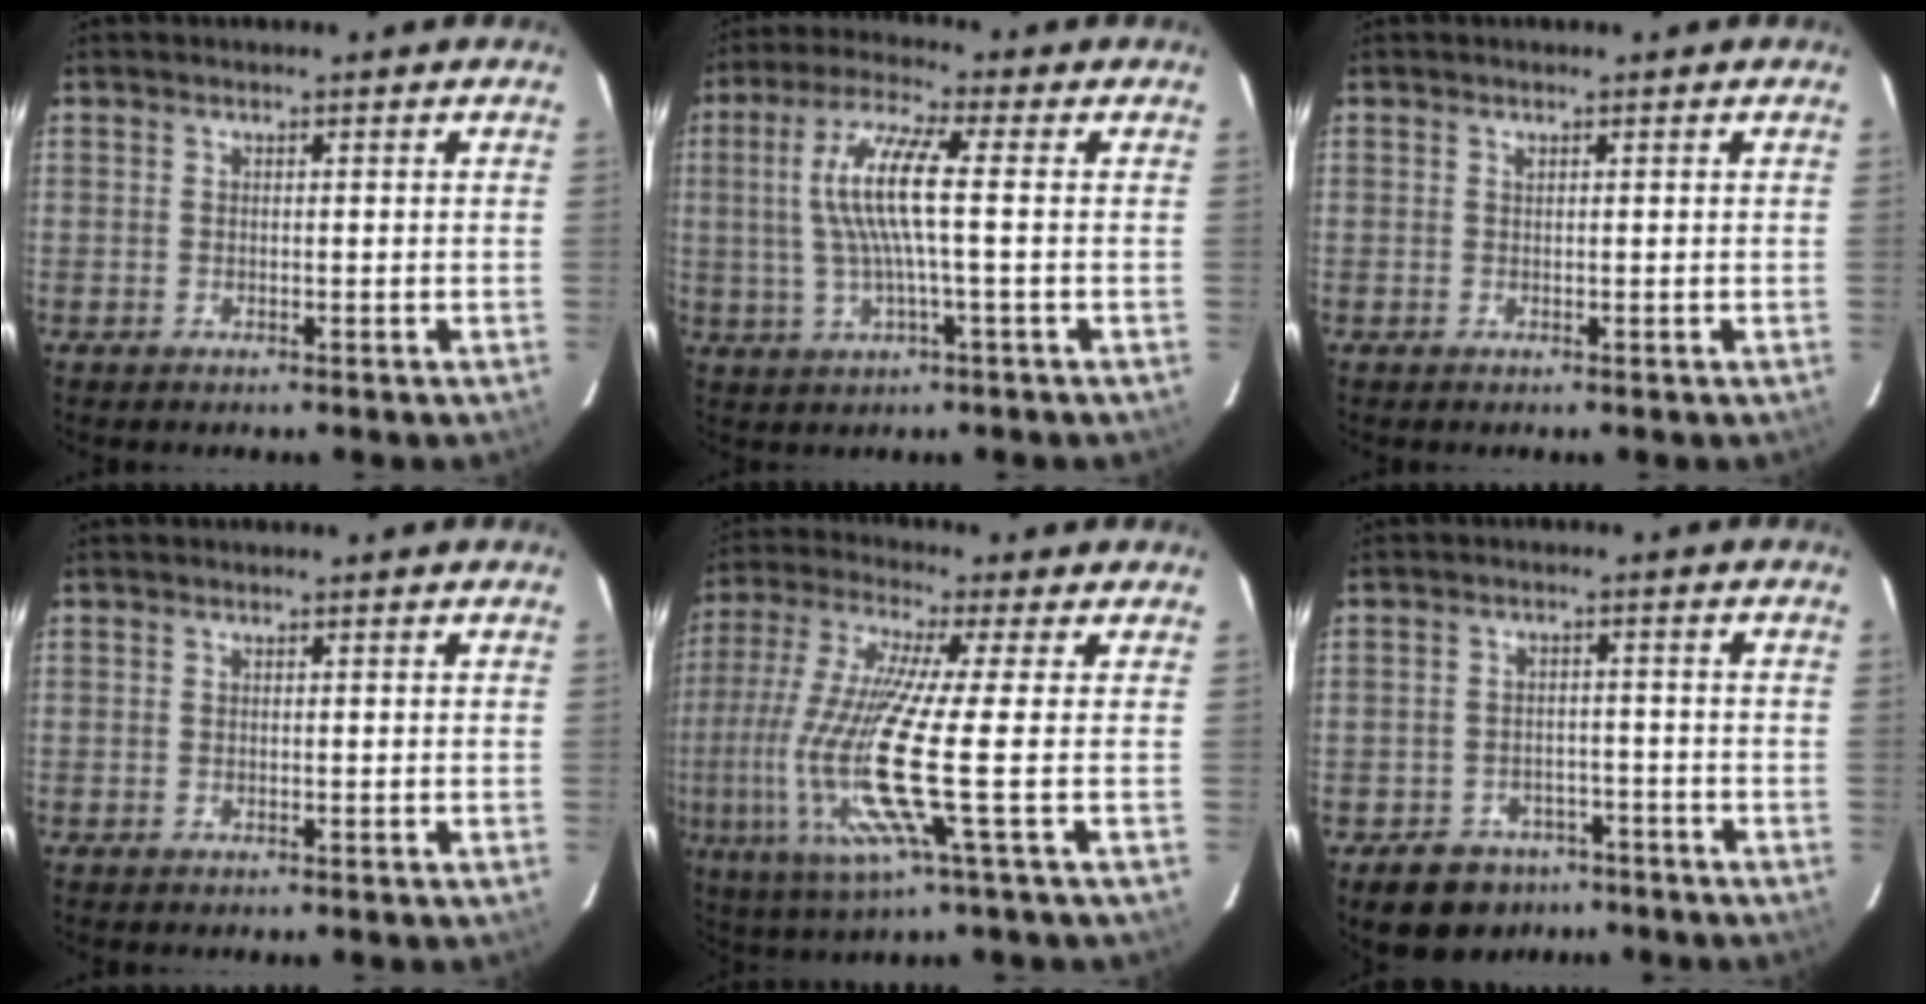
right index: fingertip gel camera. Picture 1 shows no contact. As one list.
[{"total": 9.8, "force": [0.4, 0.6, 9.8], "torque": [-0.192, 0.005, 0.008]}, {"total": 0.0}, {"total": 0.0}, {"total": 16.2, "force": [-3.4, -0.9, 15.8], "torque": [-0.319, -0.026, -0.066]}, {"total": 8.3, "force": [-5.5, 6.0, 1.9], "torque": [-0.049, 0.026, -0.064]}]